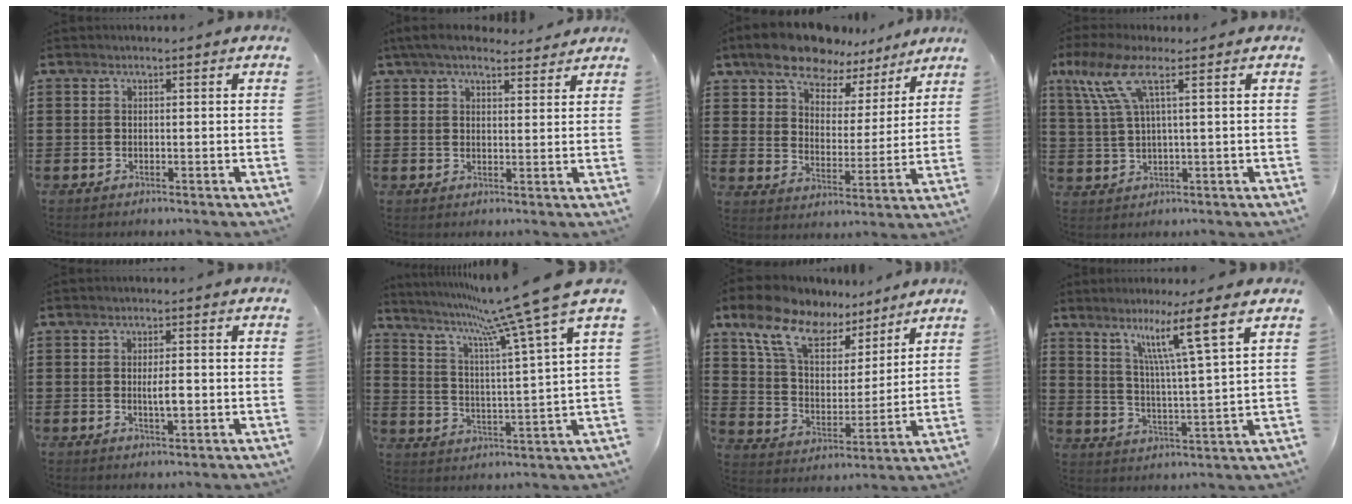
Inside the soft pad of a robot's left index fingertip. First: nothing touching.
{"total": 5.1, "force": [4.3, 1.3, 2.4], "torque": [-0.060, -0.005, 0.080]}
{"total": 10.3, "force": [8.9, 4.0, 3.3], "torque": [-0.092, -0.037, 0.164]}
{"total": 7.6, "force": [3.2, 1.2, 6.8], "torque": [-0.161, -0.003, 0.050]}
{"total": 3.1, "force": [-0.2, 0.9, 2.9], "torque": [-0.045, -0.002, -0.007]}
{"total": 11.0, "force": [9.1, -1.7, 5.9], "torque": [-0.143, -0.061, 0.141]}
{"total": 11.4, "force": [8.5, 5.1, 5.5], "torque": [-0.148, -0.026, 0.156]}
{"total": 9.5, "force": [6.2, -0.7, 7.2], "torque": [-0.142, -0.027, 0.096]}